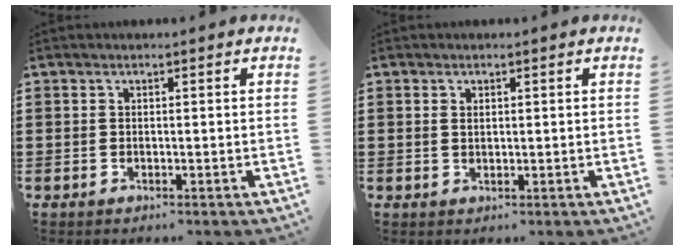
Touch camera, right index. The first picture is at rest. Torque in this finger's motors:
{"motor_torque": [-0.49, 0.57, 0.00, -0.01]}